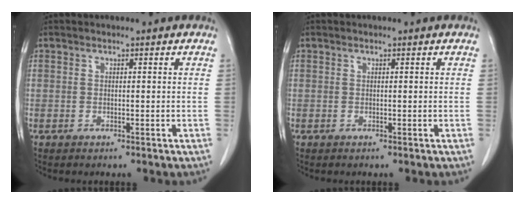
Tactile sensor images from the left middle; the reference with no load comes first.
{"total": 0.0}